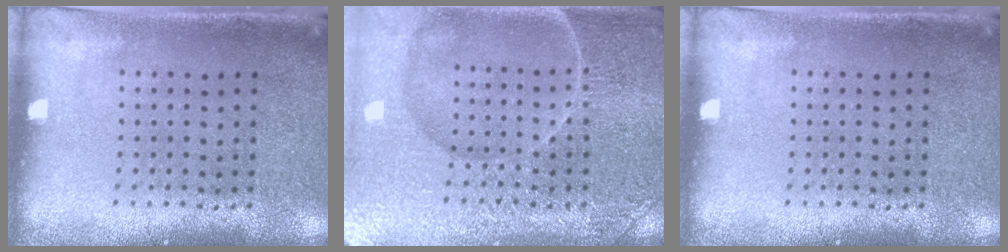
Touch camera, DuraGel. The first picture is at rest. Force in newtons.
{"total": 4.9, "press": 4.9, "slide": 0.6}
{"total": 0.0}